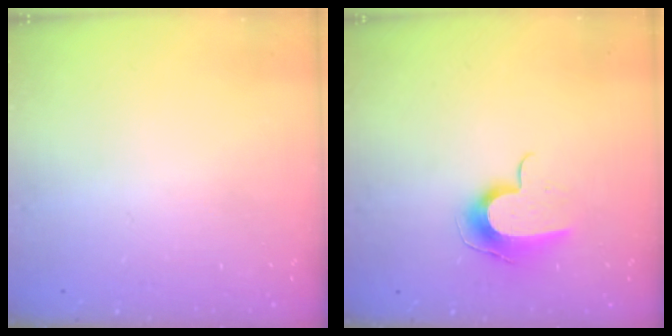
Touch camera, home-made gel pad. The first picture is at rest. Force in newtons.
{"total": 10.7, "press": 10.6, "slide": 0.8}